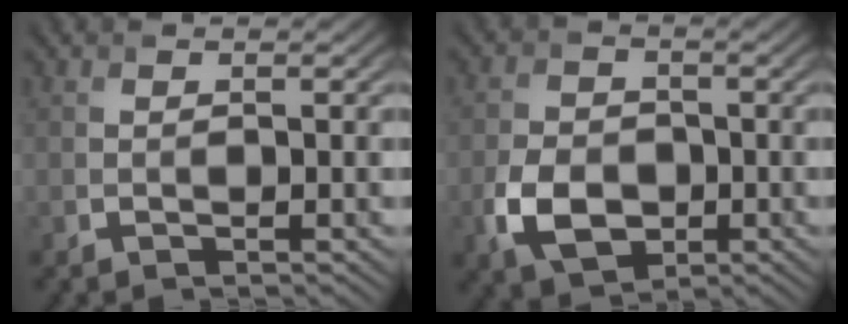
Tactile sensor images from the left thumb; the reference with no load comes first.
{"total": 6.6, "force": [-2.1, 4.8, 4.0], "torque": [-0.092, -0.010, -0.044]}